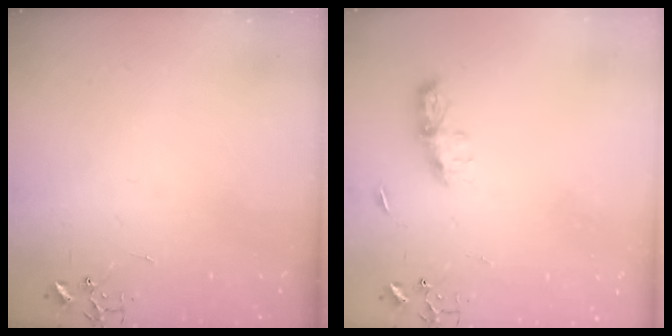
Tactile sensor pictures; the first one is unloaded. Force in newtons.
{"total": 7.4, "press": 7.4, "slide": 0.4}